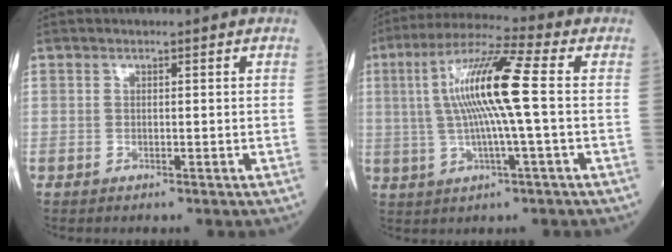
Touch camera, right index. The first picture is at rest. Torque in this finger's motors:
{"motor_torque": [1.46, -0.28, 0.74, 0.21]}